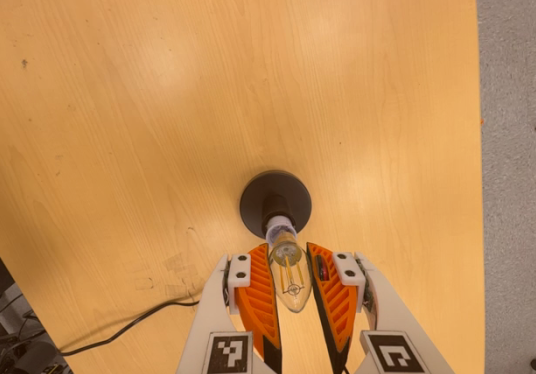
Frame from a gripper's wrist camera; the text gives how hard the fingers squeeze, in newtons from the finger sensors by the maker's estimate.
{"total": 14.6, "left": 16.0, "right": 13.2}